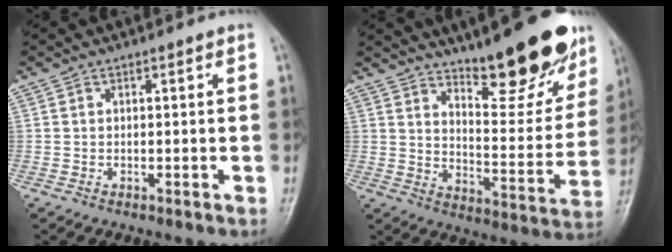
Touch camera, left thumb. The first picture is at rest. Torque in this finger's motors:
{"motor_torque": [0.41, 0.22, 1.29, -1.48, 0.06]}